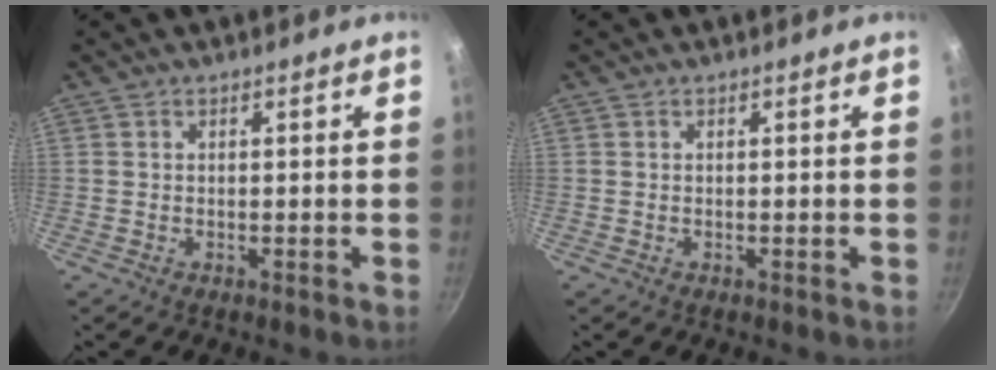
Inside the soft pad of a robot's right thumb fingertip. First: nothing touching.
{"total": 0.0}